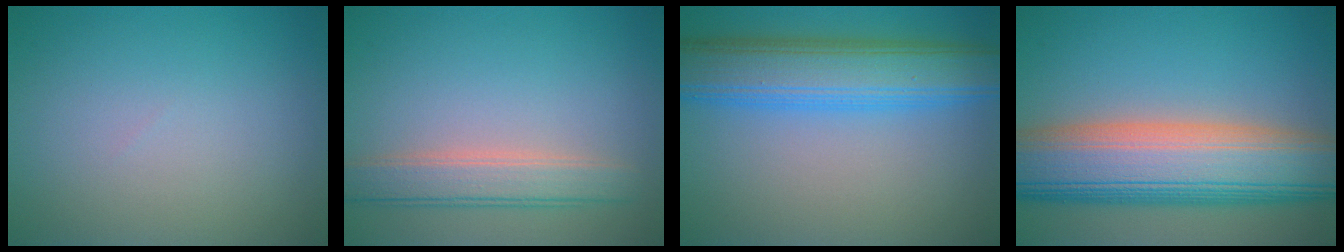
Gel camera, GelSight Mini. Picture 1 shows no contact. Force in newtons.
{"total": 3.7, "press": 3.7, "slide": 0.3}
{"total": 8.2, "press": 8.2, "slide": 0.1}
{"total": 13.0, "press": 13.0, "slide": 0.5}